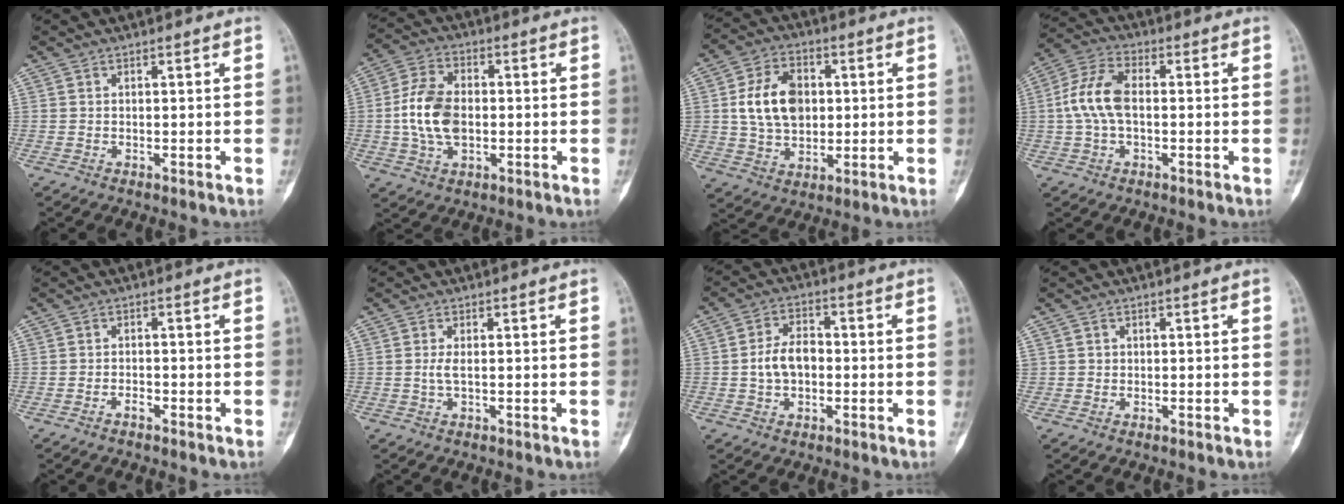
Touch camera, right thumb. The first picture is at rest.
{"total": 11.2, "force": [-0.6, 7.2, 8.6], "torque": [-0.161, 0.013, -0.012]}
{"total": 12.9, "force": [1.7, 9.2, 8.8], "torque": [-0.130, 0.002, 0.034]}
{"total": 9.5, "force": [0.1, 5.4, 7.8], "torque": [-0.167, 0.025, -0.004]}
{"total": 1.3, "force": [-1.0, 0.5, 0.7], "torque": [-0.012, 0.006, -0.019]}
{"total": 1.7, "force": [0.0, 0.4, 1.6], "torque": [-0.044, -0.003, 0.001]}
{"total": 6.8, "force": [-0.6, 4.6, 4.9], "torque": [-0.081, 0.021, -0.015]}
{"total": 0.9, "force": [0.1, 0.8, 0.1], "torque": [0.006, 0.004, 0.002]}